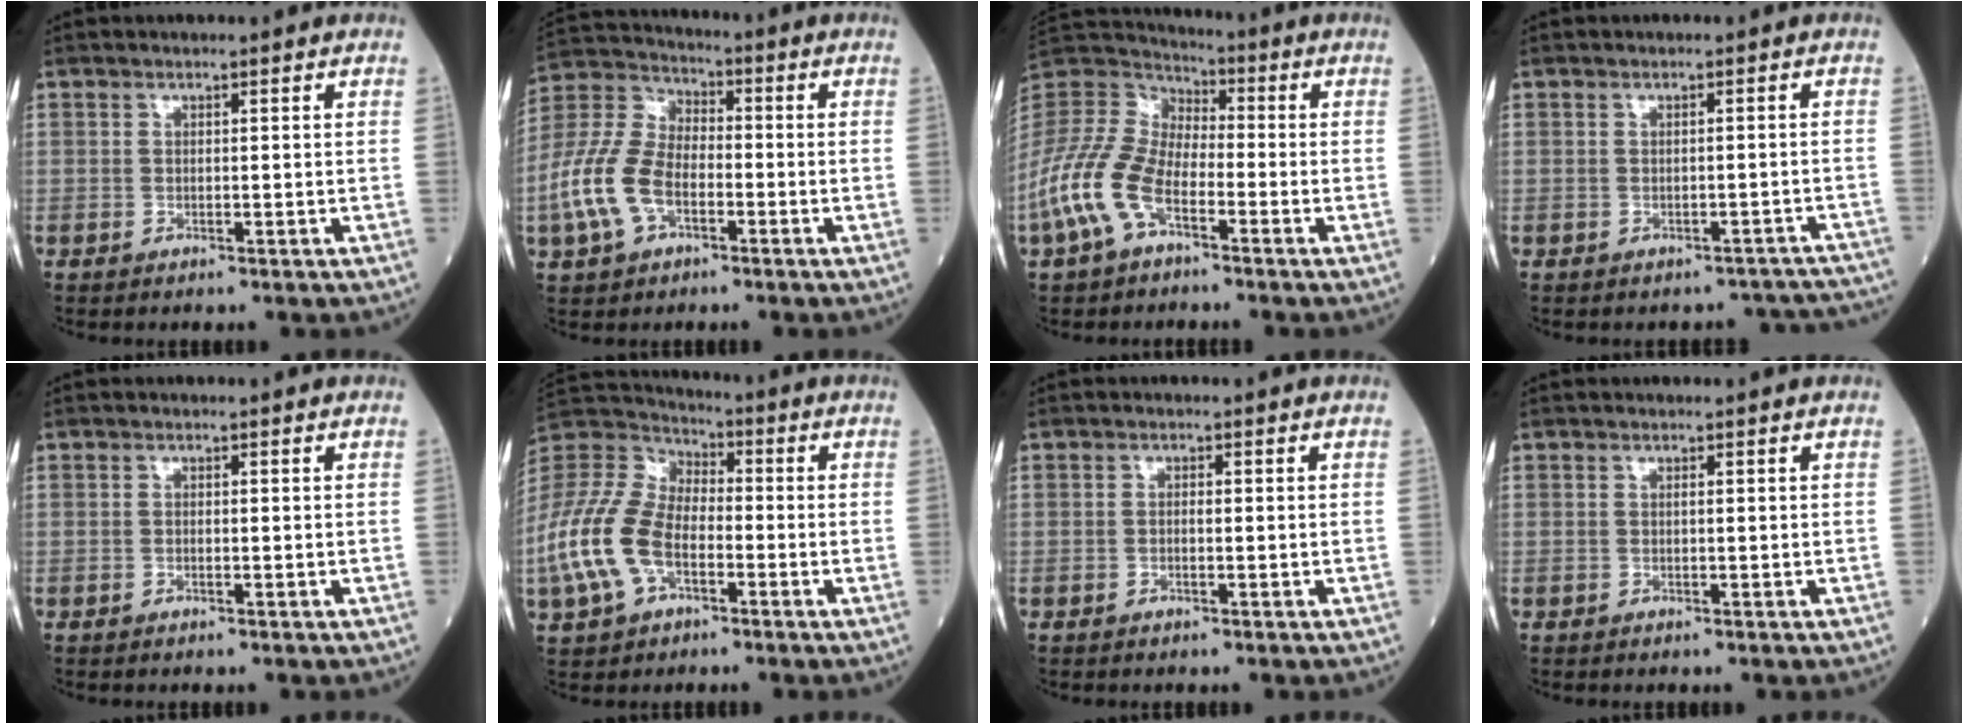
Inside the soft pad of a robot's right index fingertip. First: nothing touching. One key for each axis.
{"total": 11.6, "fx": -3.8, "fy": 6.8, "fz": 8.7, "tx": -0.216, "ty": 0.016, "tz": -0.076}
{"total": 12.8, "fx": -5.7, "fy": 6.4, "fz": 9.4, "tx": -0.231, "ty": 0.012, "tz": -0.118}
{"total": 8.5, "fx": -7.9, "fy": 3.0, "fz": 1.0, "tx": 0.003, "ty": 0.030, "tz": -0.072}
{"total": 0.0}
{"total": 14.4, "fx": -4.6, "fy": 8.4, "fz": 10.8, "tx": -0.265, "ty": 0.012, "tz": -0.090}
{"total": 0.7, "fx": -0.2, "fy": 0.2, "fz": 0.7, "tx": -0.016, "ty": 0.000, "tz": -0.004}
{"total": 0.0}